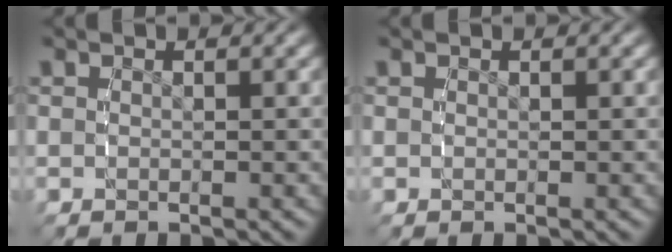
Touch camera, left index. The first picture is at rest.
{"total": 0.0}